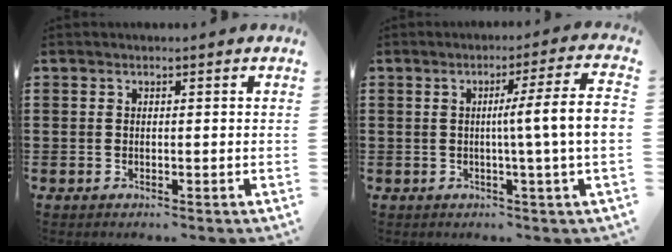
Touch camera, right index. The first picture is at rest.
{"total": 7.7, "force": [-0.1, -0.8, 7.6], "torque": [-0.129, -0.013, -0.009]}